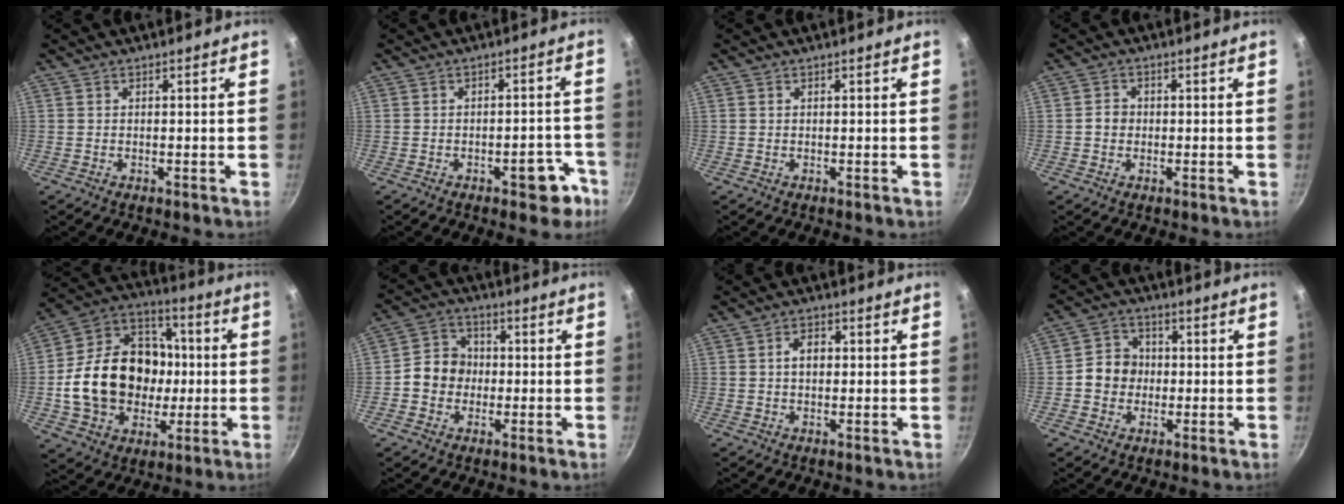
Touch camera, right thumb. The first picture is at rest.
{"total": 6.4, "force": [-3.6, 3.2, 4.3], "torque": [-0.018, 0.036, -0.035]}
{"total": 0.0}
{"total": 2.4, "force": [-0.3, 2.1, 1.1], "torque": [-0.007, 0.010, -0.008]}
{"total": 23.6, "force": [-1.6, 18.6, 14.4], "torque": [-0.217, 0.044, -0.022]}
{"total": 8.3, "force": [-1.0, 7.3, 3.7], "torque": [-0.031, 0.023, -0.035]}
{"total": 3.6, "force": [0.3, 2.5, 2.5], "torque": [-0.025, 0.012, 0.003]}
{"total": 7.0, "force": [-0.5, 6.4, 2.9], "torque": [-0.016, 0.016, -0.023]}